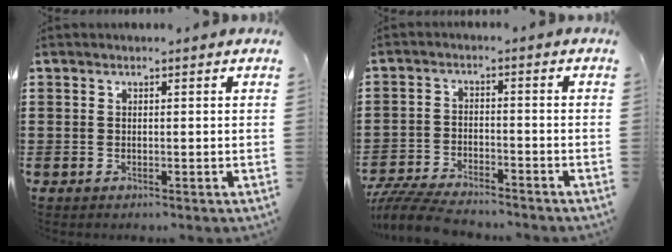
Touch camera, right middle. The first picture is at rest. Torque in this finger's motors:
{"motor_torque": [1.20, -0.94, 0.15, 0.12]}